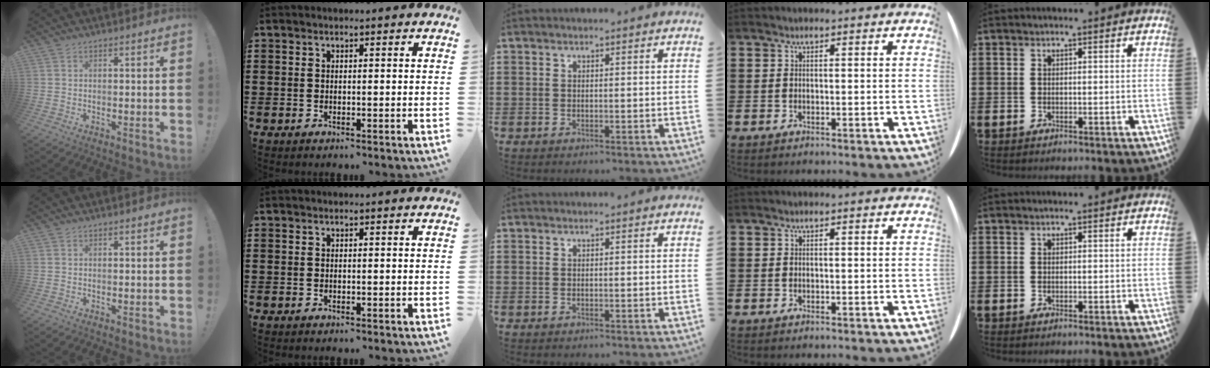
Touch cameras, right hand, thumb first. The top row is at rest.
{}